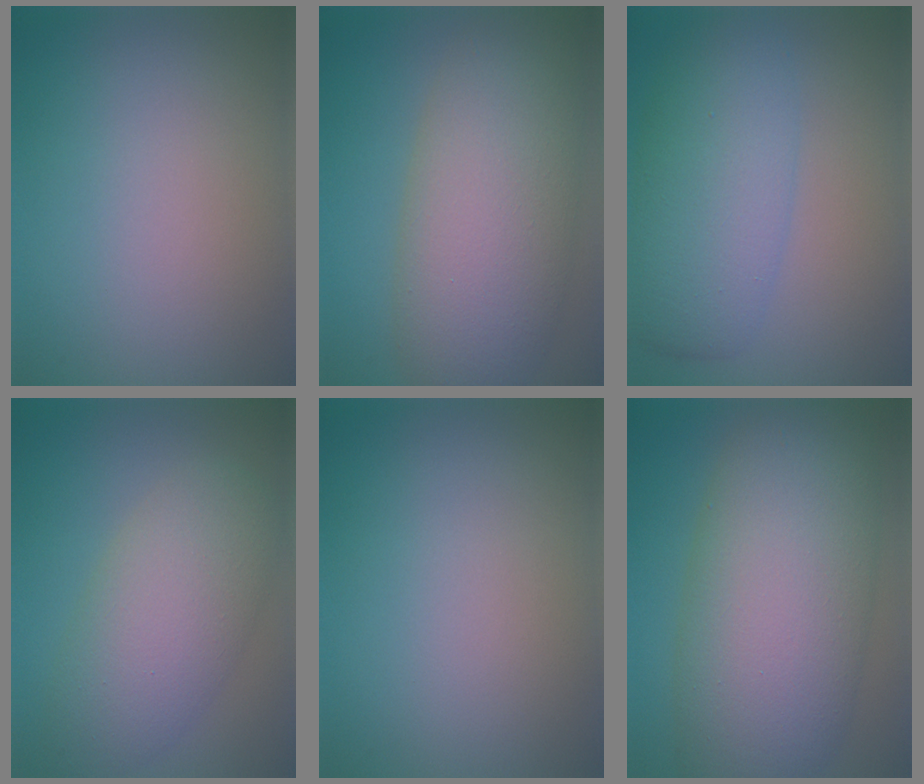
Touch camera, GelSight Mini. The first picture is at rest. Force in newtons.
{"total": 10.0, "press": 9.9, "slide": 0.8}
{"total": 6.6, "press": 6.6, "slide": 0.1}
{"total": 7.0, "press": 7.0, "slide": 0.2}
{"total": 0.0}
{"total": 13.3, "press": 13.3, "slide": 0.3}